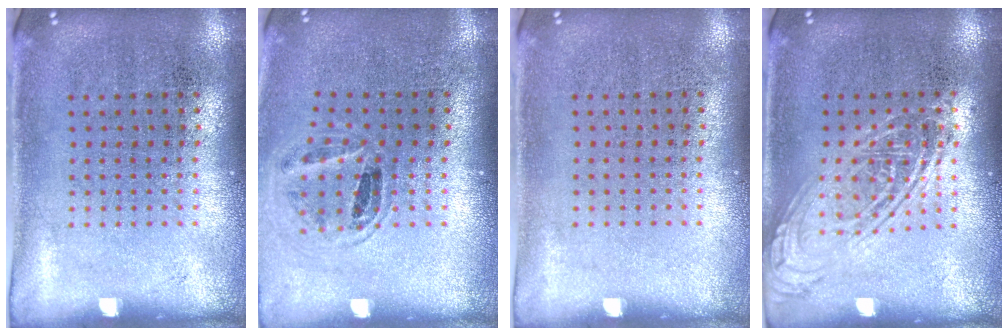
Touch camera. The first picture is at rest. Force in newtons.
{"total": 0.9, "press": 0.9, "slide": 0.2}
{"total": 0.0}
{"total": 2.5, "press": 2.5, "slide": 0.3}